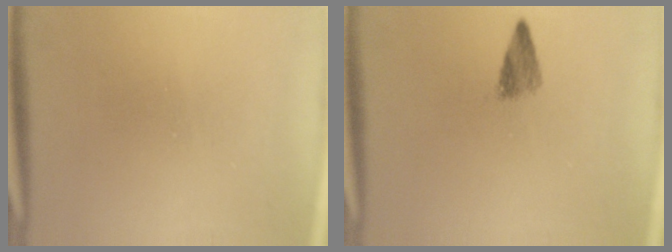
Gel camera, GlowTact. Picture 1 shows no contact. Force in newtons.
{"total": 2.4}